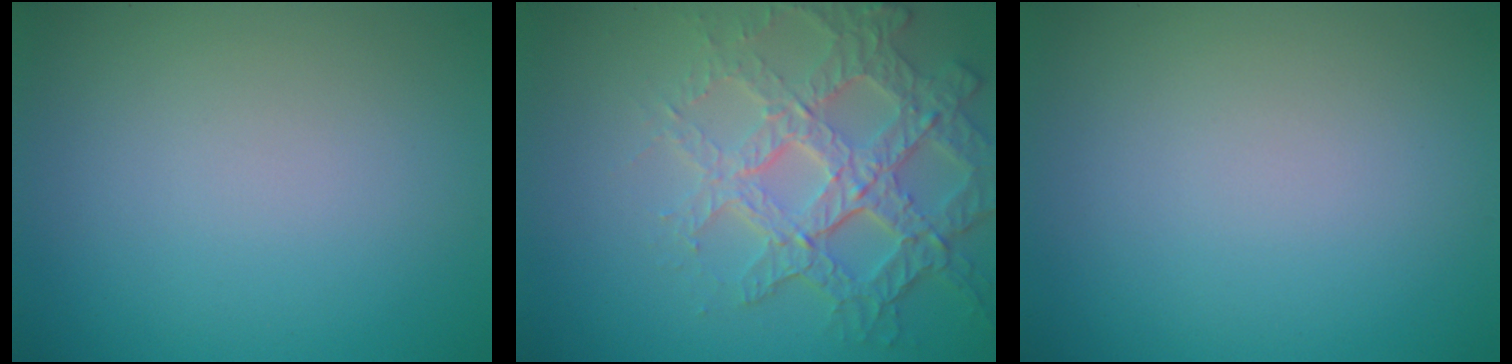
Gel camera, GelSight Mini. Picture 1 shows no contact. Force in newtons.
{"total": 6.8, "press": 5.1, "slide": 4.5}
{"total": 0.0}